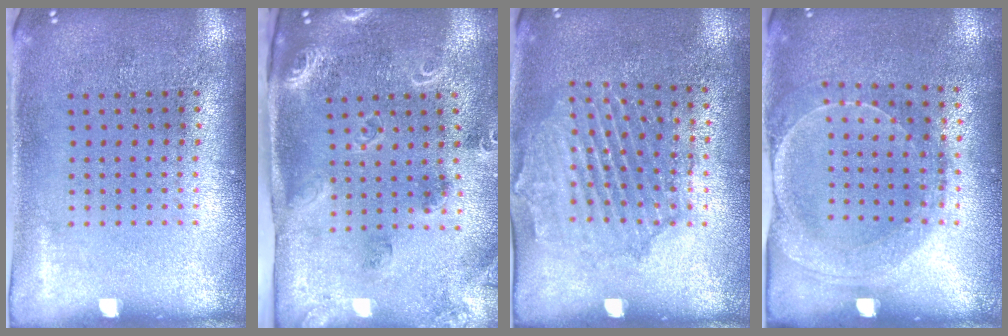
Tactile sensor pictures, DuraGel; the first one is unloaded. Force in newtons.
{"total": 1.7, "press": 1.7, "slide": 0.3}
{"total": 1.6, "press": 1.6, "slide": 0.3}
{"total": 1.5, "press": 1.5, "slide": 0.3}